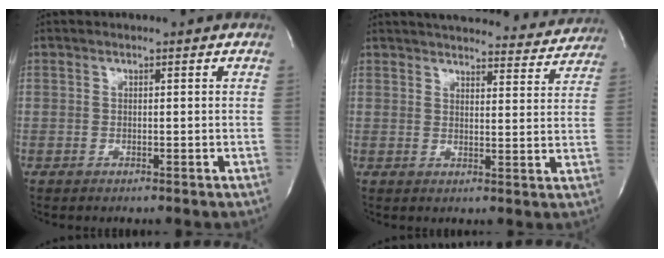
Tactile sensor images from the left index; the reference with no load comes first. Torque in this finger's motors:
{"motor_torque": [1.07, -1.06, 0.15, 0.02]}